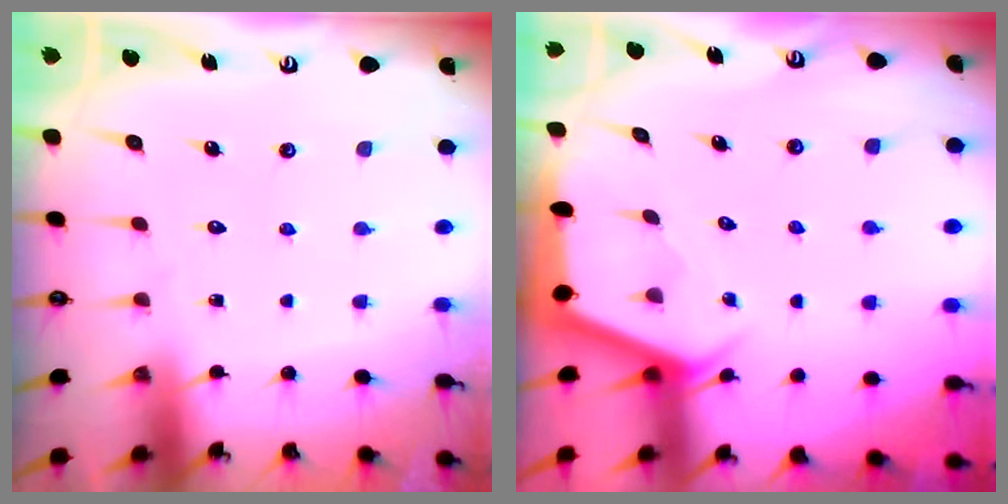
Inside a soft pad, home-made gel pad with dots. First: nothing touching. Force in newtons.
{"total": 2.9, "press": 2.8, "slide": 0.4}